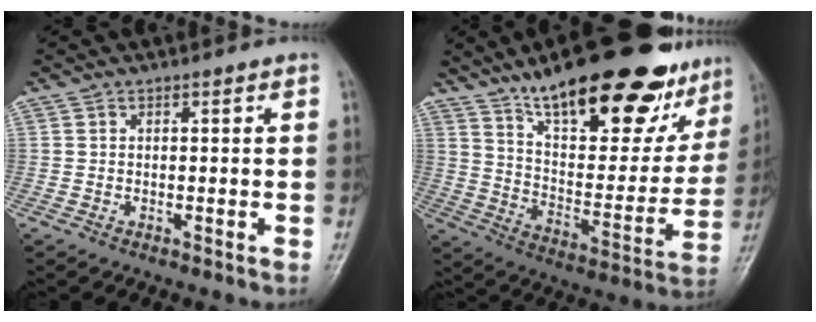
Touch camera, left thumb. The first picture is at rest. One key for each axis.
{"total": 28.8, "fx": 20.1, "fy": 9.9, "fz": 18.0, "tx": -0.221, "ty": -0.076, "tz": 0.303}